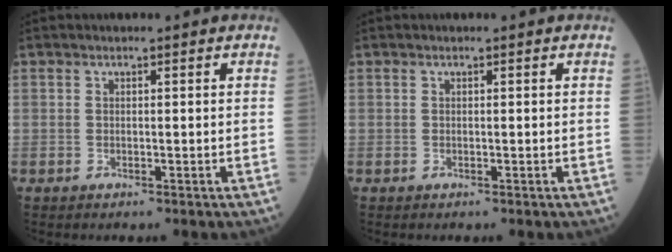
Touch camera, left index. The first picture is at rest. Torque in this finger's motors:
{"motor_torque": [0.08, 0.08, 0.00, 0.00]}